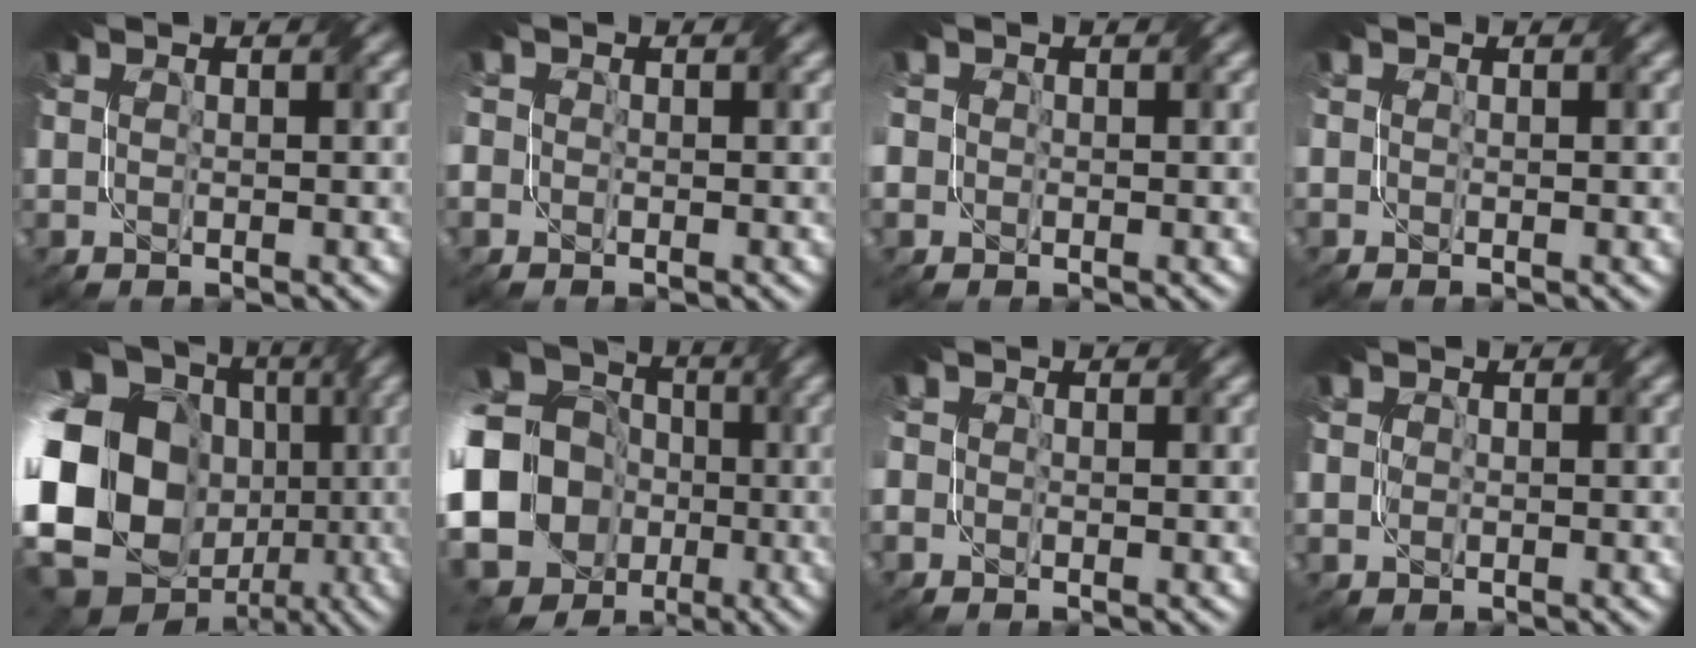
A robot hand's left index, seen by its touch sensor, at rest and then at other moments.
{"total": 2.7, "force": [-0.2, 2.5, 1.1], "torque": [-0.031, 0.014, -0.024]}
{"total": 3.6, "force": [0.2, 3.2, 1.6], "torque": [-0.050, 0.015, -0.017]}
{"total": 0.0}
{"total": 22.0, "force": [-1.2, 17.7, 12.9], "torque": [-0.278, -0.003, -0.069]}
{"total": 23.0, "force": [-3.8, 20.7, 9.3], "torque": [-0.211, -0.005, -0.129]}
{"total": 1.9, "force": [0.2, 1.7, 0.8], "torque": [-0.013, 0.012, -0.014]}
{"total": 1.4, "force": [0.5, 1.3, 0.2], "torque": [-0.004, 0.006, 0.005]}